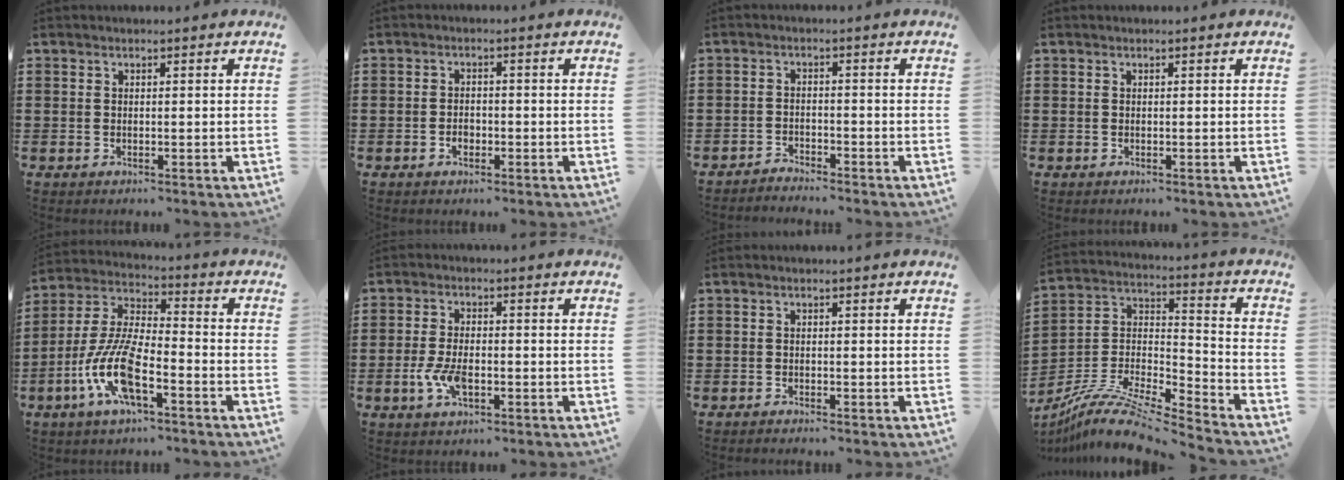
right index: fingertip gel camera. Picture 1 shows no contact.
{"total": 1.9, "force": [-0.9, 1.1, 1.2], "torque": [-0.026, 0.001, -0.017]}
{"total": 2.3, "force": [-2.3, 0.0, -0.3], "torque": [-0.002, 0.003, -0.051]}
{"total": 0.0}
{"total": 10.9, "force": [-4.8, 3.5, 9.1], "torque": [-0.220, -0.009, -0.096]}
{"total": 5.0, "force": [-1.6, 2.4, 4.1], "torque": [-0.097, -0.003, -0.033]}
{"total": 0.9, "force": [-0.9, -0.2, 0.0], "torque": [-0.002, -0.003, -0.018]}
{"total": 10.6, "force": [-9.3, 1.4, 4.9], "torque": [-0.105, 0.007, -0.189]}